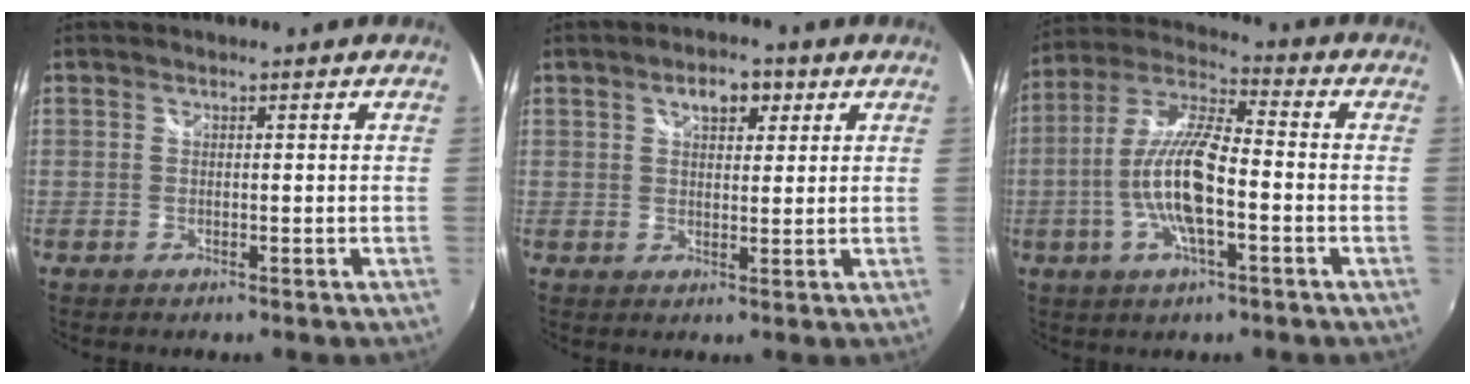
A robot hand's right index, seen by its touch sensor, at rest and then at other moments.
{"total": 5.0, "force": [2.4, 2.9, 3.3], "torque": [-0.049, 0.013, 0.038]}
{"total": 13.4, "force": [-3.2, 3.5, 12.5], "torque": [-0.253, 0.000, -0.062]}